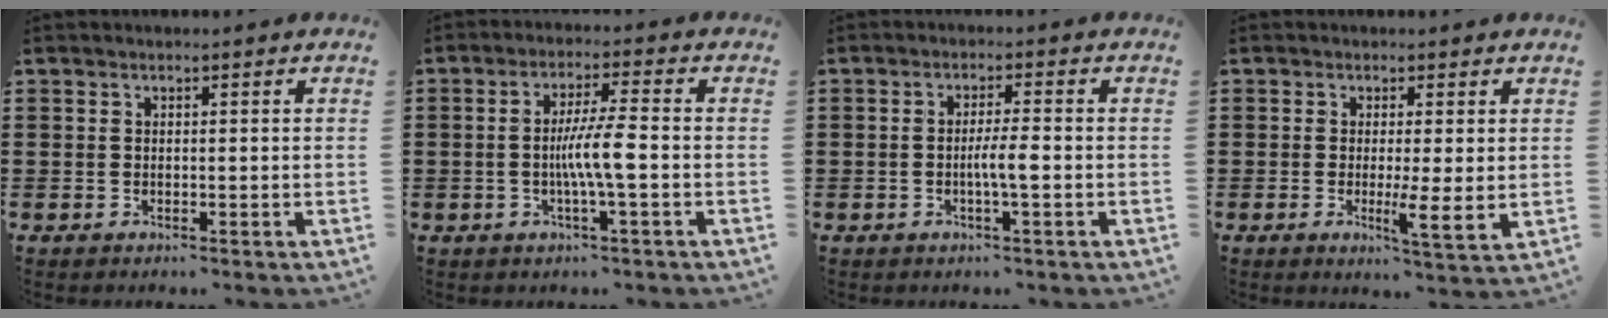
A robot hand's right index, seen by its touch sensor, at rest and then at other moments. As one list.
[{"total": 6.3, "force": [-1.0, 0.2, 6.2], "torque": [-0.117, -0.005, -0.024]}, {"total": 3.5, "force": [-0.8, 0.1, 3.4], "torque": [-0.069, -0.006, -0.018]}, {"total": 4.1, "force": [0.2, 0.4, 4.1], "torque": [-0.069, -0.008, 0.000]}]